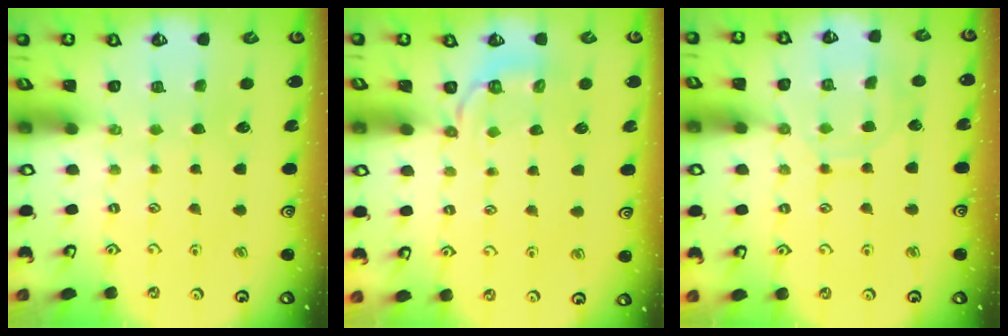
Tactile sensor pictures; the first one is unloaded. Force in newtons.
{"total": 5.3, "press": 4.8, "slide": 2.3}
{"total": 10.3, "press": 10.3, "slide": 0.8}